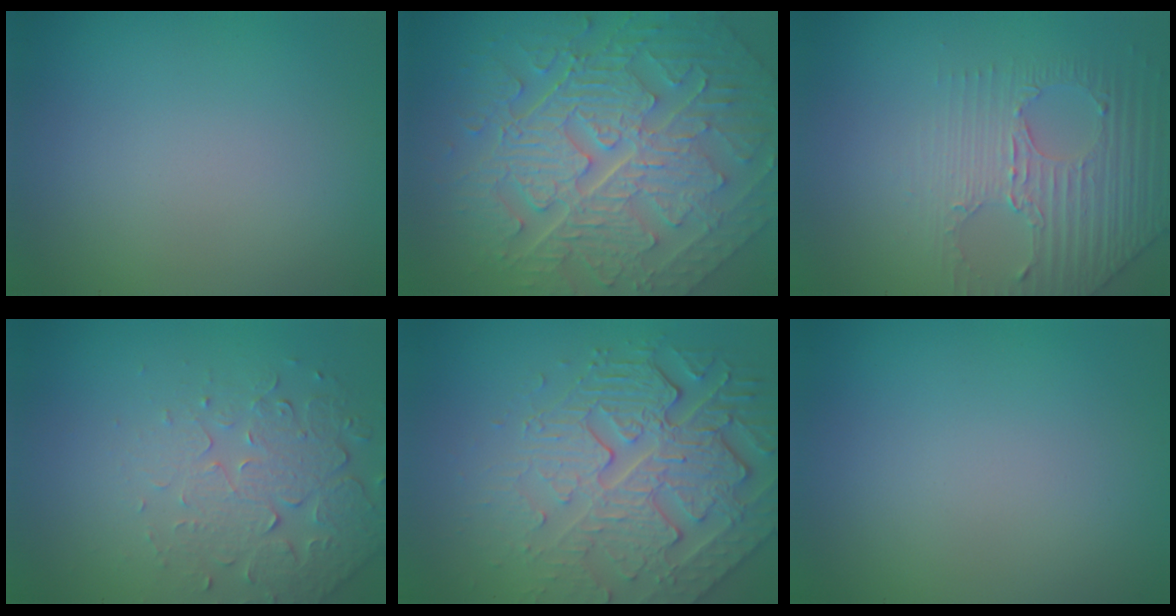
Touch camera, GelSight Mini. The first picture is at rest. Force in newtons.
{"total": 11.1, "press": 7.6, "slide": 8.1}
{"total": 4.4, "press": 3.2, "slide": 3.0}
{"total": 5.0, "press": 3.5, "slide": 3.6}
{"total": 6.8, "press": 5.5, "slide": 4.0}
{"total": 0.0}